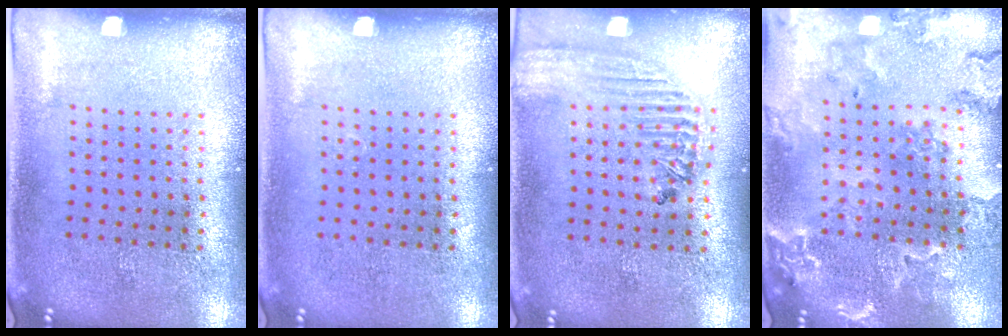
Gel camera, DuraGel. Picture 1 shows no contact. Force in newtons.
{"total": 0.0}
{"total": 1.8, "press": 1.6, "slide": 0.7}
{"total": 1.9, "press": 1.9, "slide": 0.3}